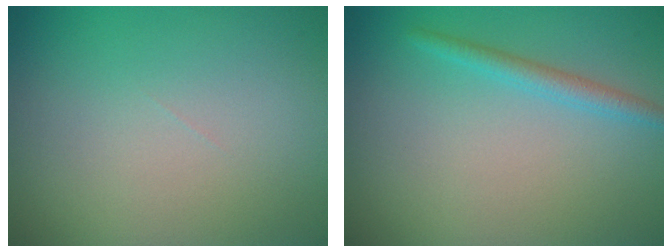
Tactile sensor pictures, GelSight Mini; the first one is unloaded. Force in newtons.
{"total": 1.8, "press": 1.8, "slide": 0.1}